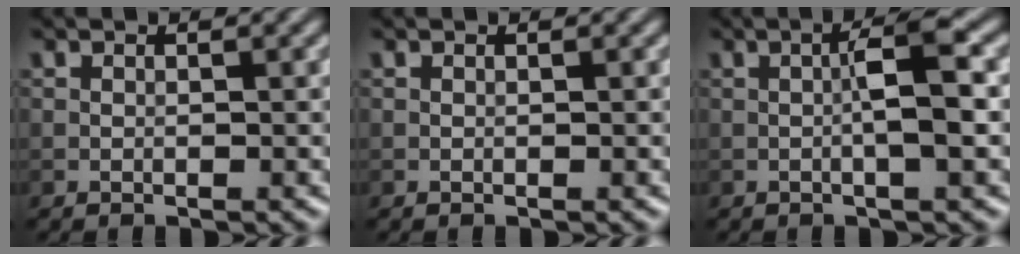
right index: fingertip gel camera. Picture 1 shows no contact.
{"total": 0.0}
{"total": 3.7, "force": [-0.1, 0.4, 3.7], "torque": [-0.064, 0.010, -0.004]}